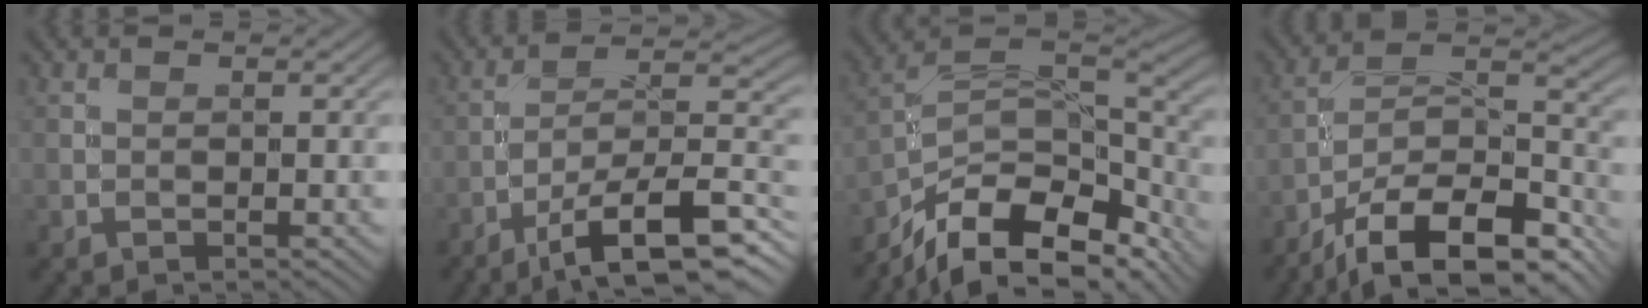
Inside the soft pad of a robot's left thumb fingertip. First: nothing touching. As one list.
[{"total": 13.3, "force": [-7.7, 4.0, 10.1], "torque": [-0.169, -0.004, -0.135]}, {"total": 15.8, "force": [-10.0, 7.6, 9.5], "torque": [-0.193, -0.024, -0.165]}, {"total": 16.7, "force": [-12.3, 6.2, 9.5], "torque": [-0.170, -0.023, -0.185]}]